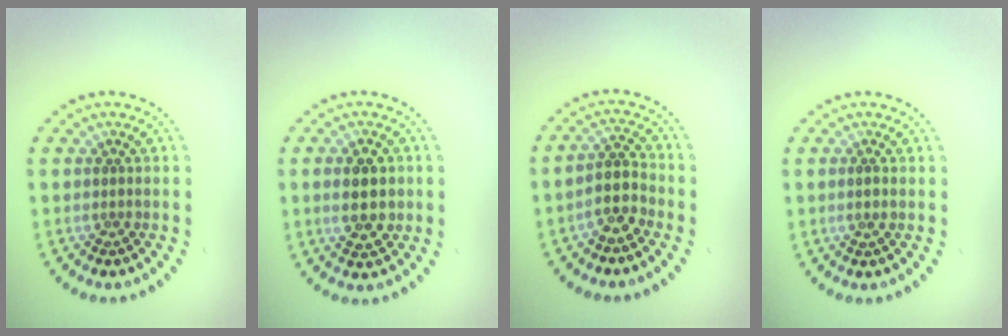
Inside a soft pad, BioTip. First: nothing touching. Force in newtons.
{"total": 4.1, "press": 4.1, "slide": 0.1}
{"total": 2.8, "press": 2.4, "slide": 1.5}
{"total": 0.5, "press": 0.3, "slide": 0.4}